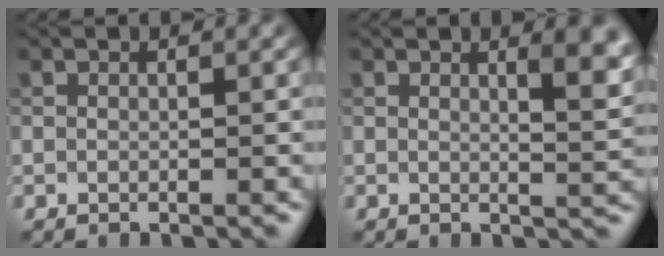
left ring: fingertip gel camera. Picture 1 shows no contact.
{"total": 4.4, "force": [2.0, 1.6, 3.5], "torque": [-0.027, 0.002, 0.025]}